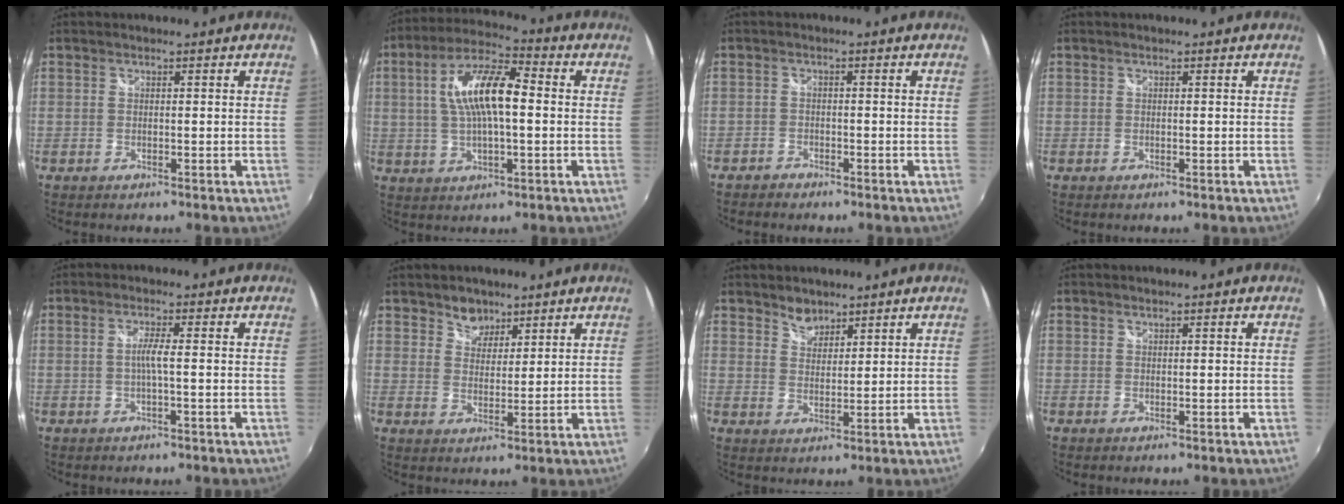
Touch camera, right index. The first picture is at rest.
{"total": 12.5, "force": [1.0, 4.3, 11.7], "torque": [-0.219, 0.018, 0.015]}
{"total": 2.1, "force": [-1.9, 1.0, 0.0], "torque": [-0.012, 0.000, -0.038]}
{"total": 0.0}
{"total": 2.2, "force": [-0.5, -0.4, 2.1], "torque": [-0.039, 0.001, -0.011]}
{"total": 4.2, "force": [3.1, 2.8, 0.6], "torque": [0.000, 0.005, 0.052]}
{"total": 3.5, "force": [3.0, 1.8, 0.7], "torque": [-0.004, 0.004, 0.053]}
{"total": 0.0}